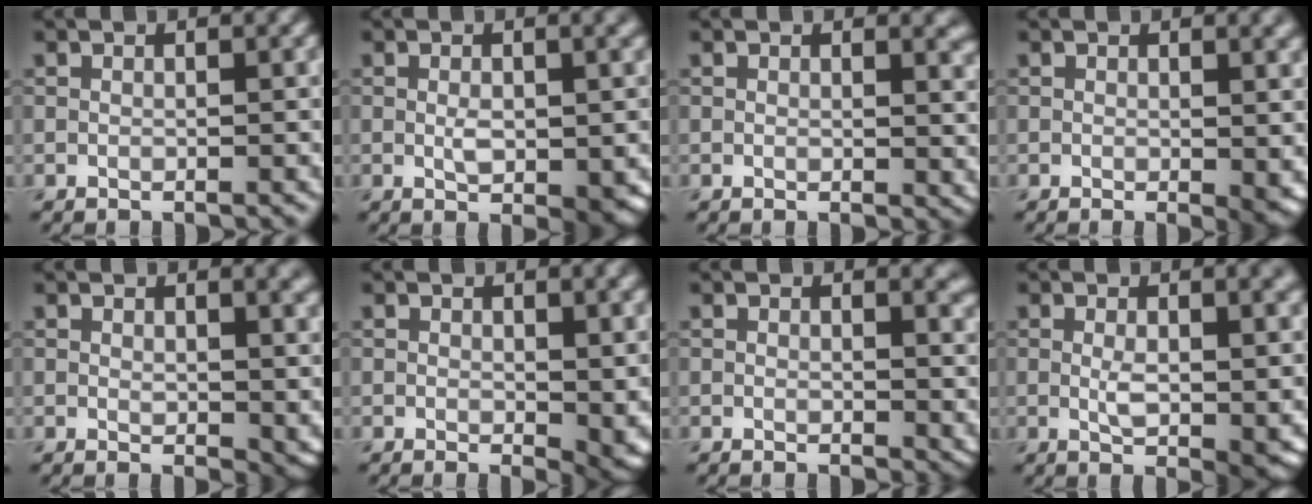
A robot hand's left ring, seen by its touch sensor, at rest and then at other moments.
{"total": 3.7, "force": [-0.4, 1.6, 3.3], "torque": [-0.054, -0.005, -0.001]}
{"total": 1.7, "force": [0.9, 0.8, 1.3], "torque": [-0.009, -0.007, 0.016]}
{"total": 3.0, "force": [0.5, 0.8, 2.9], "torque": [-0.025, -0.005, 0.007]}
{"total": 4.1, "force": [1.3, 2.2, 3.2], "torque": [-0.039, -0.015, 0.028]}
{"total": 4.3, "force": [0.4, 1.9, 3.8], "torque": [-0.044, -0.011, 0.009]}
{"total": 2.7, "force": [1.0, 1.5, 2.0], "torque": [-0.017, -0.009, 0.016]}
{"total": 5.9, "force": [0.6, 2.2, 5.4], "torque": [-0.080, -0.012, 0.016]}